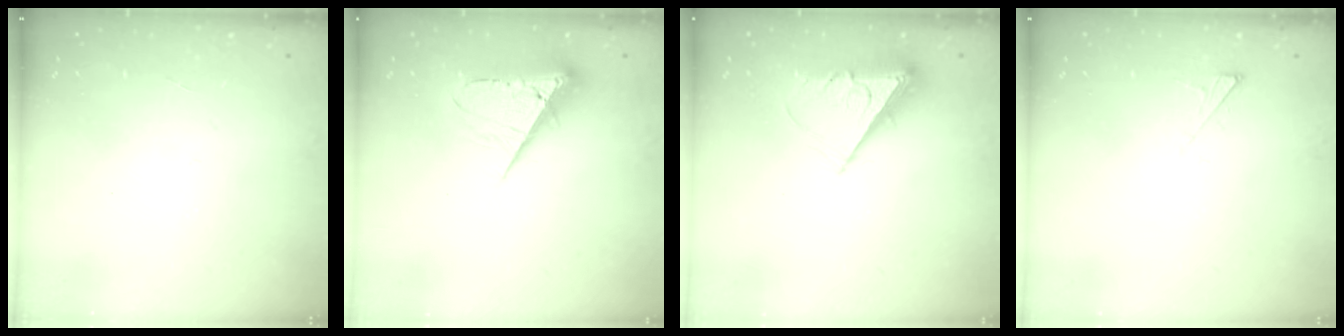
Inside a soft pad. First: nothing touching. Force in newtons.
{"total": 9.9, "press": 9.8, "slide": 0.7}
{"total": 7.5, "press": 7.5, "slide": 0.6}
{"total": 2.5, "press": 2.4, "slide": 0.3}